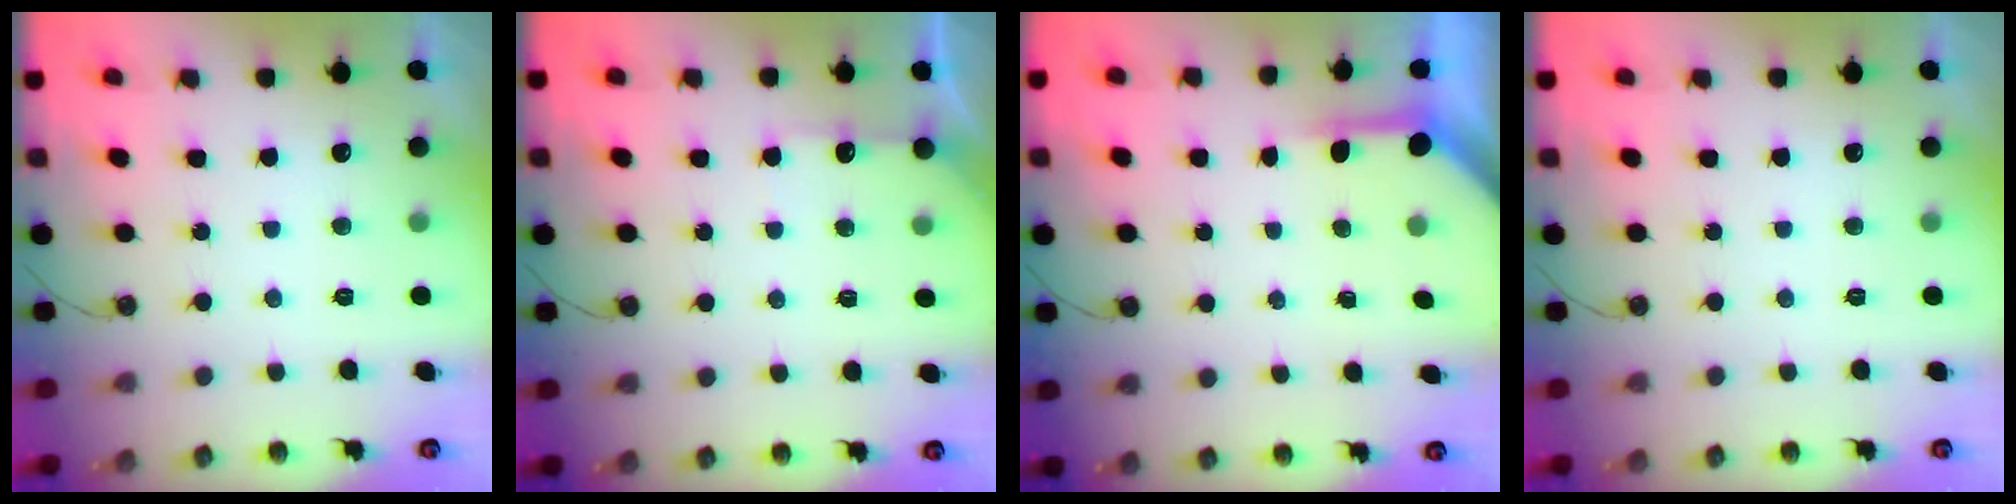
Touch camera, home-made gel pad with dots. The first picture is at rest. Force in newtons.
{"total": 5.3, "press": 5.2, "slide": 0.6}
{"total": 3.9, "press": 3.9, "slide": 0.3}
{"total": 0.0}